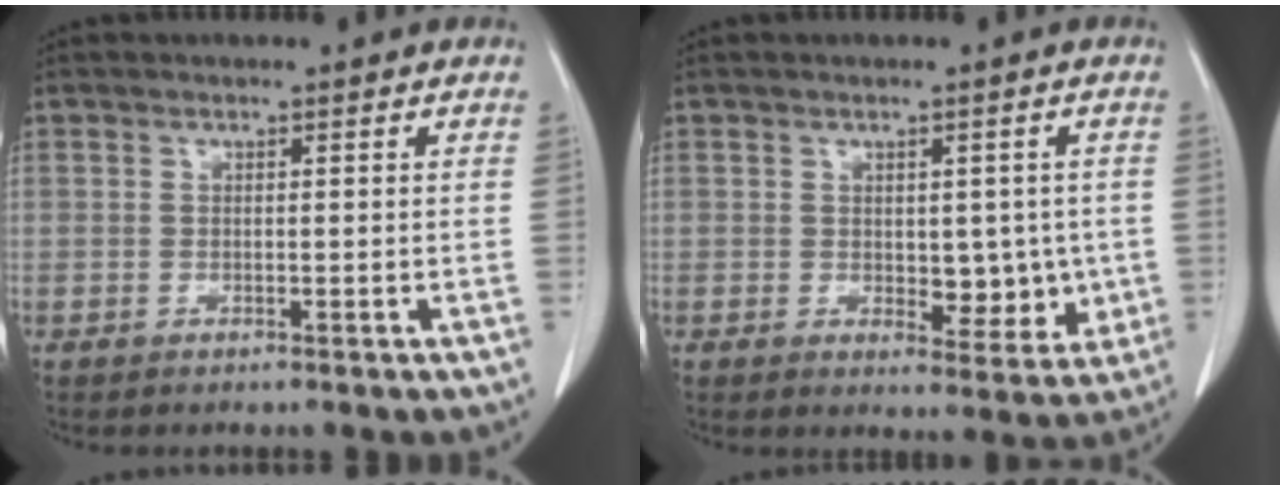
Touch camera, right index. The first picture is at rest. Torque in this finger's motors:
{"motor_torque": [0.09, 0.14, 0.09, 0.02]}